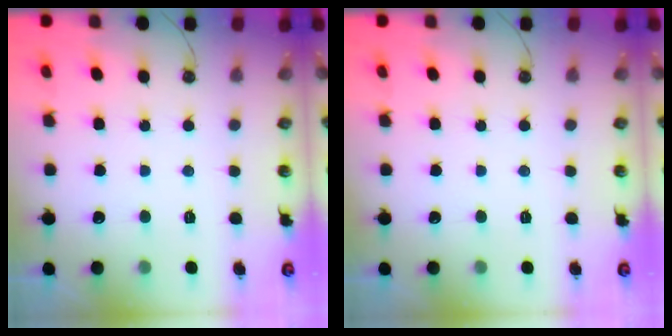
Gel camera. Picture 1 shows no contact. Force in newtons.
{"total": 0.0}